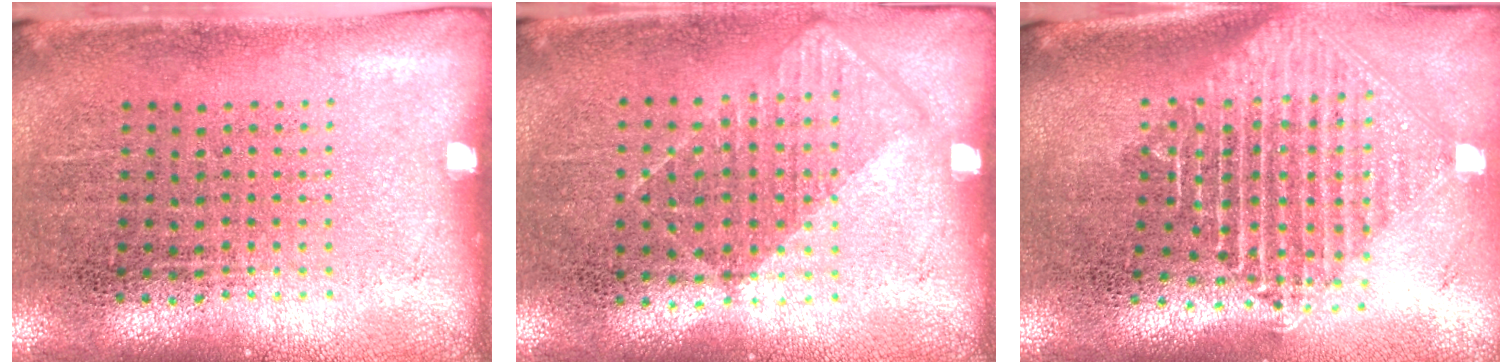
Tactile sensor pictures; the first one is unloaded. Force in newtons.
{"total": 0.6, "press": 0.4, "slide": 0.4}
{"total": 2.3, "press": 1.8, "slide": 1.4}